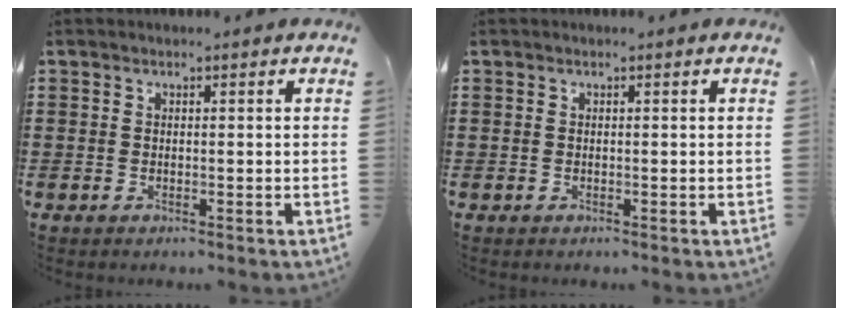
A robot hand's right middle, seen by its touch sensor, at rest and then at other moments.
{"total": 0.0}